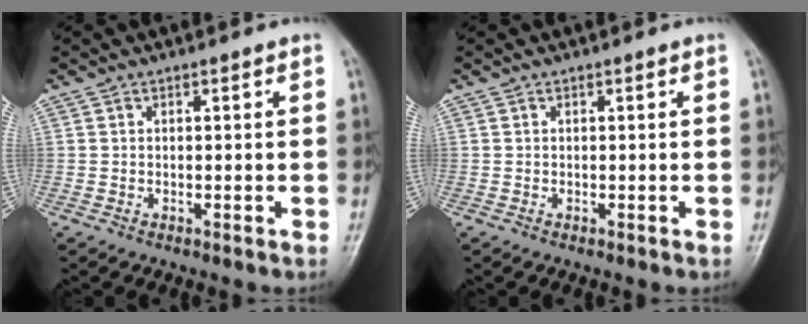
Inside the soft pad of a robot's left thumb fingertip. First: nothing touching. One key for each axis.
{"total": 0.0}